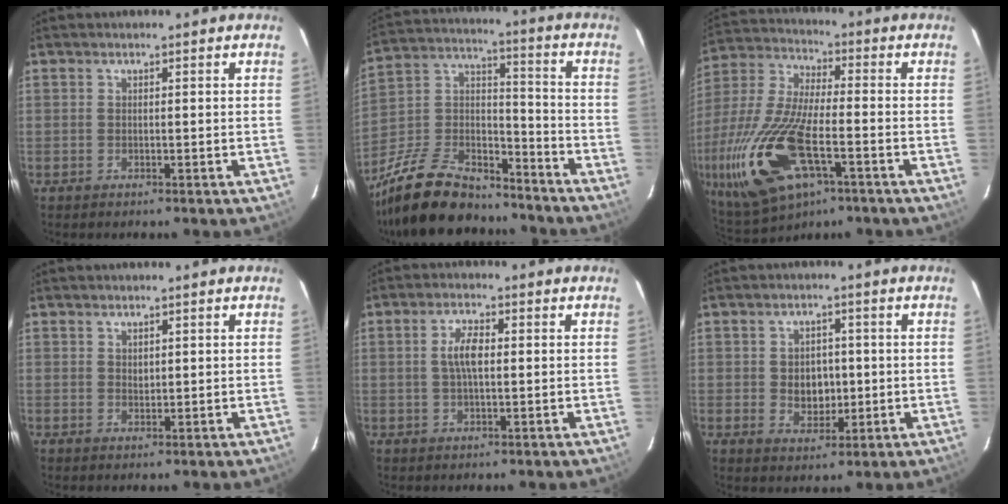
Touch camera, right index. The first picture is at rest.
{"total": 21.9, "force": [-16.8, 9.5, 10.4], "torque": [-0.230, 0.023, -0.275]}
{"total": 23.1, "force": [-9.0, 9.4, 19.1], "torque": [-0.429, -0.044, -0.161]}
{"total": 1.1, "force": [0.8, 0.7, 0.2], "torque": [0.000, 0.001, 0.015]}
{"total": 4.3, "force": [0.4, 1.6, 3.9], "torque": [-0.079, 0.006, 0.010]}
{"total": 5.4, "force": [-0.1, 4.4, 3.2], "torque": [-0.055, 0.002, 0.009]}